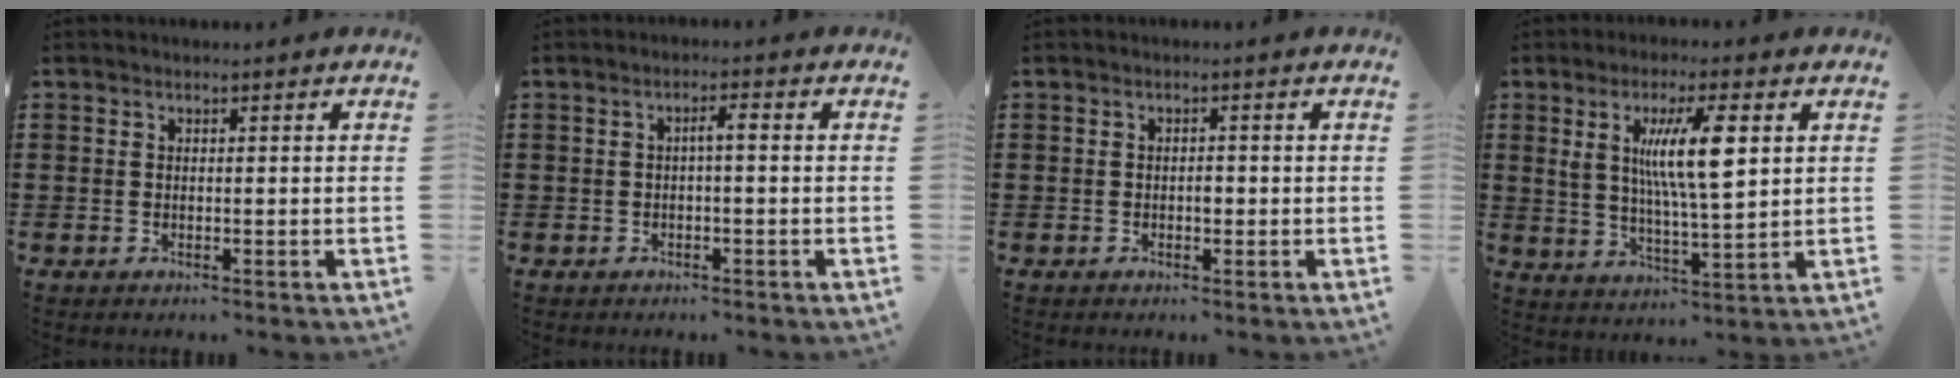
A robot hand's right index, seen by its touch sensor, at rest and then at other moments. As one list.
[{"total": 1.7, "force": [-0.2, 0.2, 1.7], "torque": [-0.032, 0.003, -0.006]}, {"total": 1.3, "force": [-0.2, 0.6, 1.1], "torque": [-0.021, -0.001, -0.004]}, {"total": 10.3, "force": [3.1, 2.3, 9.5], "torque": [-0.181, 0.005, 0.049]}]